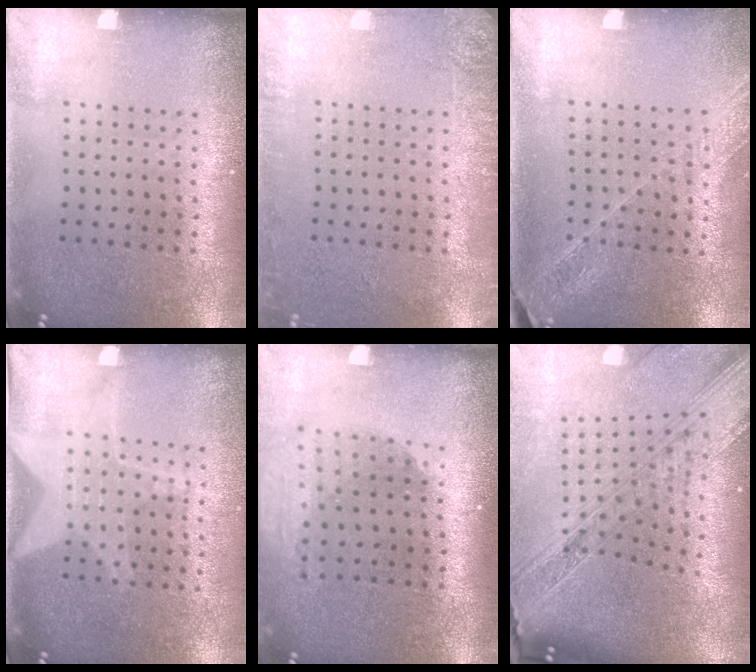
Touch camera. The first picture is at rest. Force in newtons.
{"total": 2.1, "press": 2.1, "slide": 0.3}
{"total": 1.6, "press": 1.6, "slide": 0.0}
{"total": 1.8, "press": 1.5, "slide": 1.0}
{"total": 1.9, "press": 1.5, "slide": 1.2}
{"total": 4.0, "press": 2.9, "slide": 2.7}